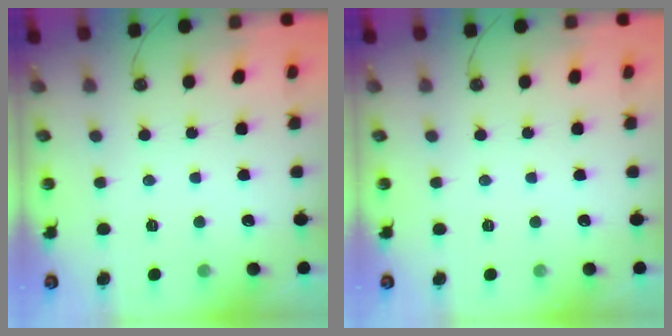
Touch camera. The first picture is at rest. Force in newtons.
{"total": 0.0}